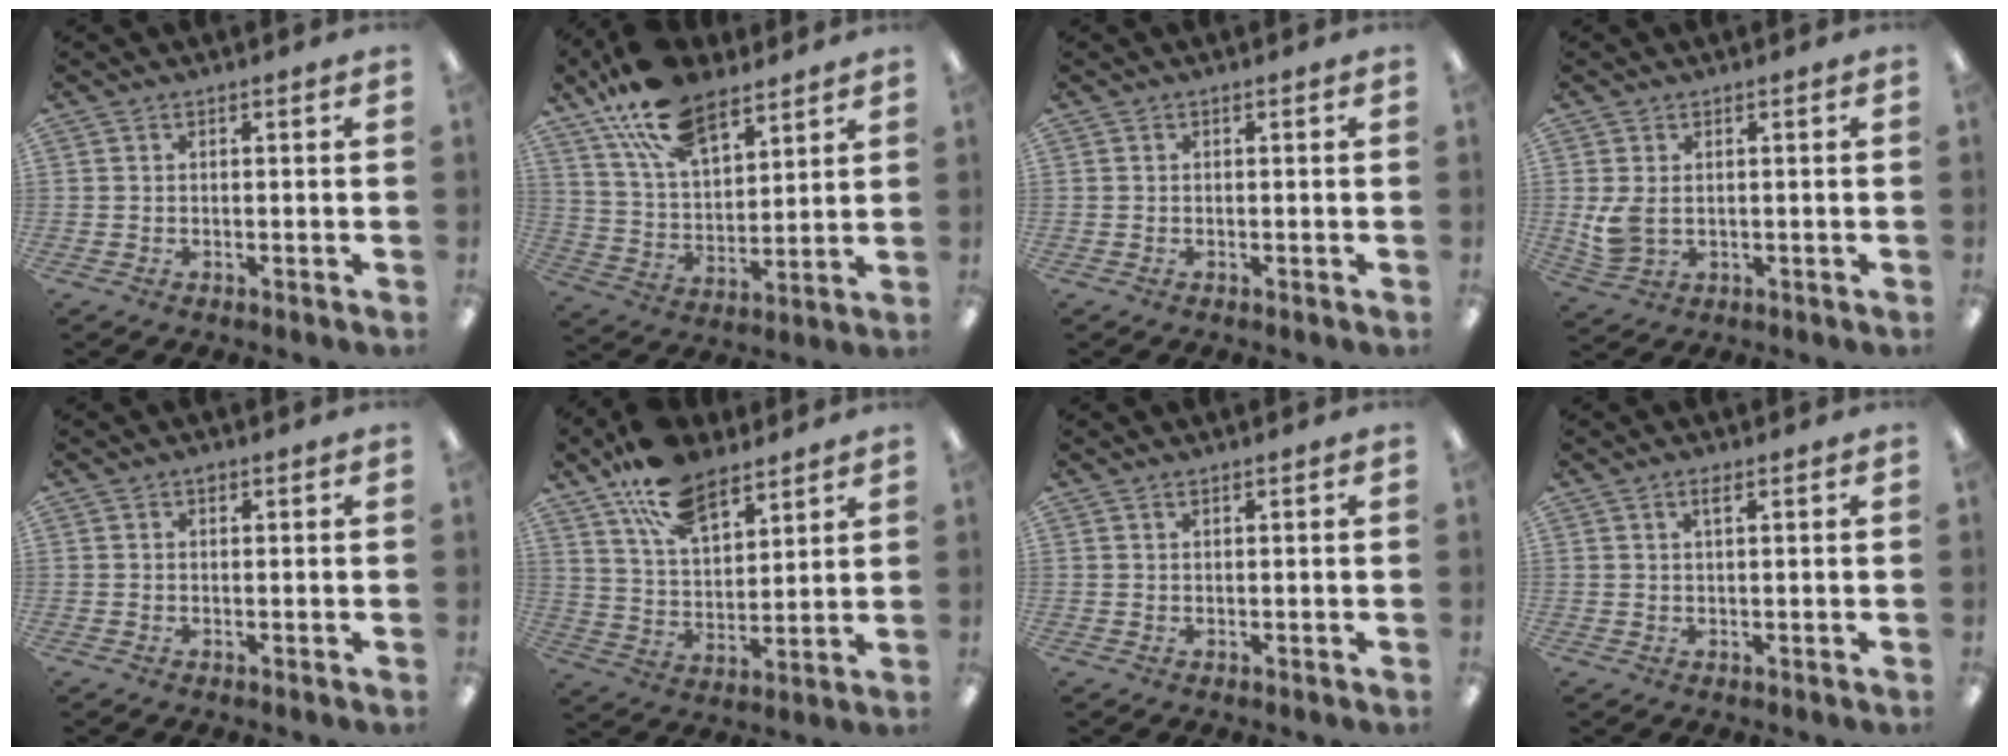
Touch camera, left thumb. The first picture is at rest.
{"total": 17.6, "force": [12.2, 8.6, 9.3], "torque": [-0.186, -0.051, 0.225]}
{"total": 0.0}
{"total": 5.0, "force": [0.8, 3.3, 3.7], "torque": [-0.090, -0.007, 0.010]}
{"total": 0.8, "force": [0.5, 0.5, 0.4], "torque": [-0.010, 0.003, 0.008]}
{"total": 15.2, "force": [10.7, 7.6, 7.7], "torque": [-0.145, -0.046, 0.200]}
{"total": 0.7, "force": [0.6, 0.2, 0.4], "torque": [-0.009, 0.002, 0.010]}
{"total": 1.8, "force": [1.1, 0.4, 1.3], "torque": [-0.030, 0.003, 0.019]}